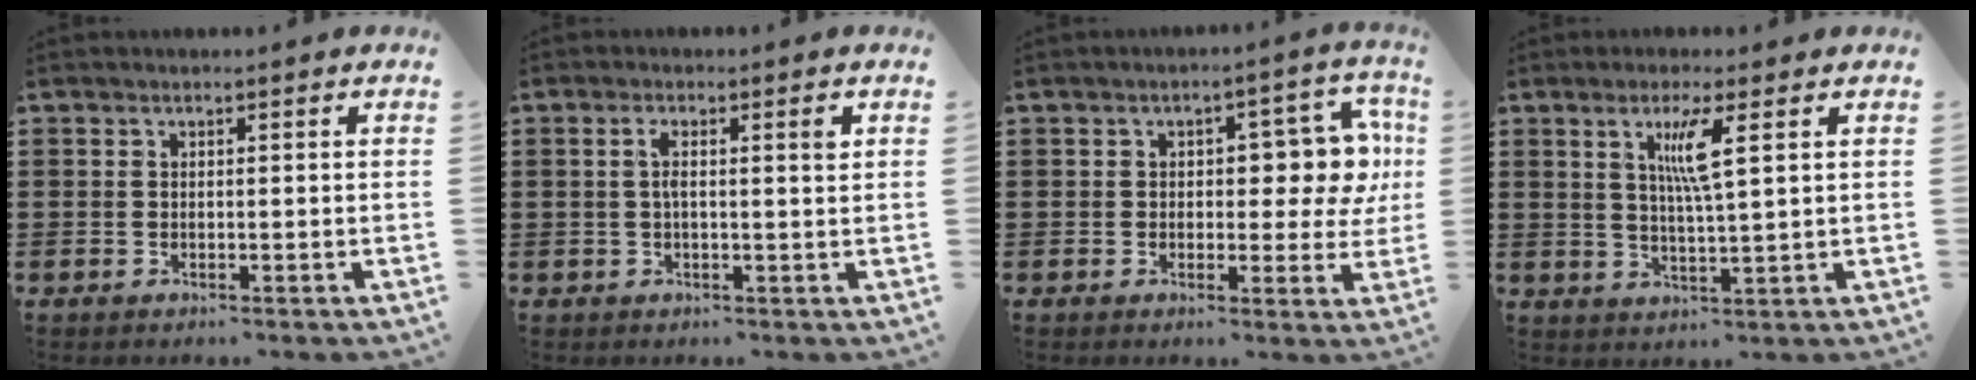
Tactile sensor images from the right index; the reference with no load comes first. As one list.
[{"total": 2.8, "force": [0.5, 0.2, 2.8], "torque": [-0.054, 0.002, 0.005]}, {"total": 7.8, "force": [1.2, 4.2, 6.5], "torque": [-0.079, -0.005, 0.009]}, {"total": 5.4, "force": [2.1, 0.3, 5.0], "torque": [-0.104, 0.002, 0.031]}]